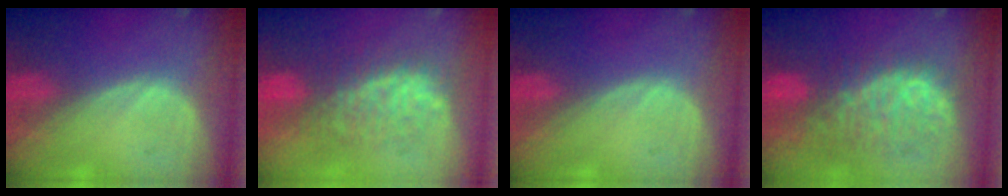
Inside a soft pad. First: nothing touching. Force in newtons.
{"total": 7.7, "press": 7.7, "slide": 0.3}
{"total": 0.0}
{"total": 10.4, "press": 9.4, "slide": 4.6}